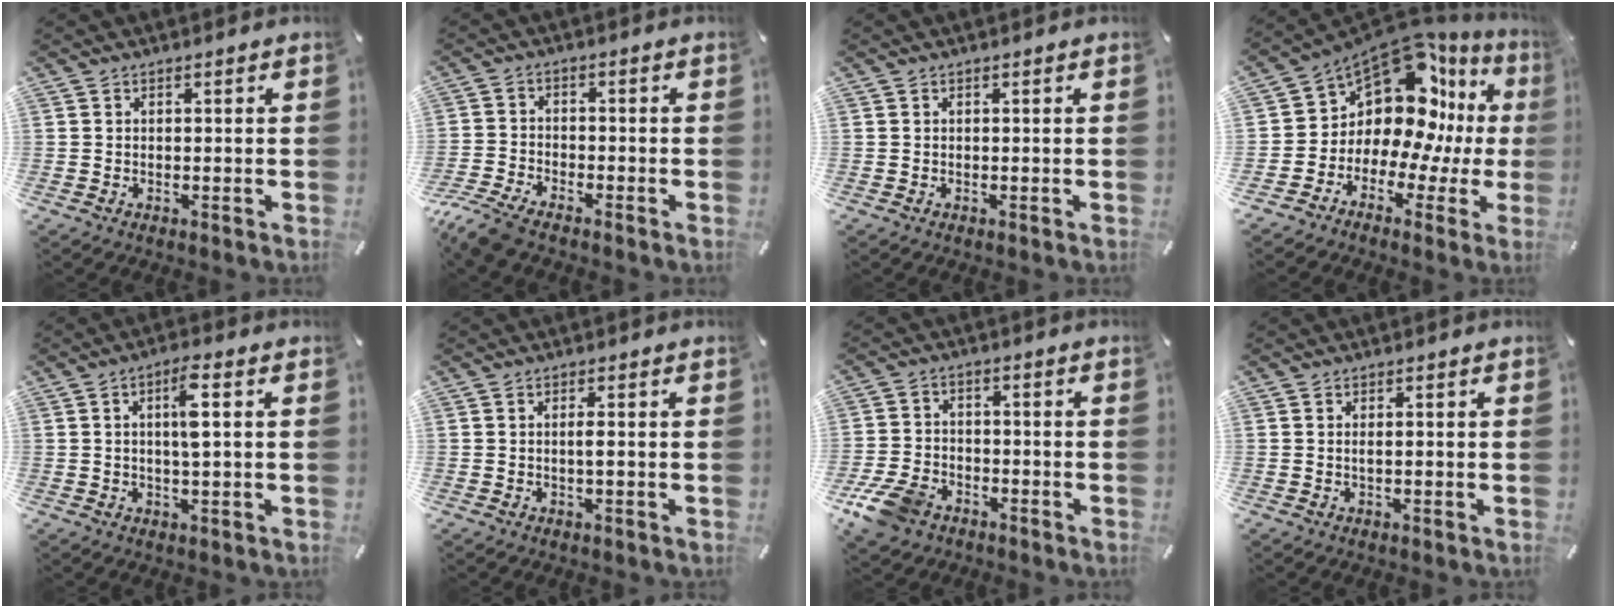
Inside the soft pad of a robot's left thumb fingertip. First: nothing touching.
{"total": 6.4, "force": [-5.6, 1.5, 2.6], "torque": [-0.075, 0.007, -0.115]}
{"total": 0.0}
{"total": 13.2, "force": [6.7, 8.5, 7.7], "torque": [-0.135, -0.094, 0.109]}
{"total": 6.5, "force": [1.1, 1.3, 6.3], "torque": [-0.114, 0.001, 0.013]}
{"total": 1.8, "force": [-0.1, 0.2, 1.8], "torque": [-0.037, -0.003, -0.002]}
{"total": 9.2, "force": [-5.8, 5.8, 4.1], "torque": [-0.089, 0.030, -0.108]}
{"total": 0.9, "force": [-0.1, 0.2, 0.9], "torque": [-0.019, -0.002, -0.002]}